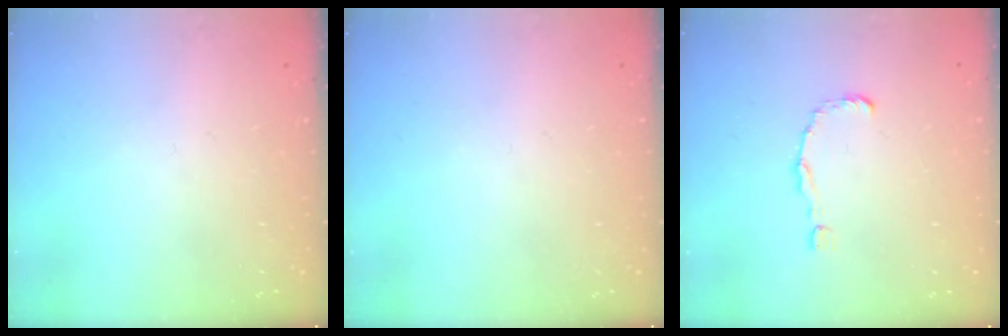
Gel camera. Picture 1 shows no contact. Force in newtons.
{"total": 0.0}
{"total": 1.5, "press": 1.5, "slide": 0.2}